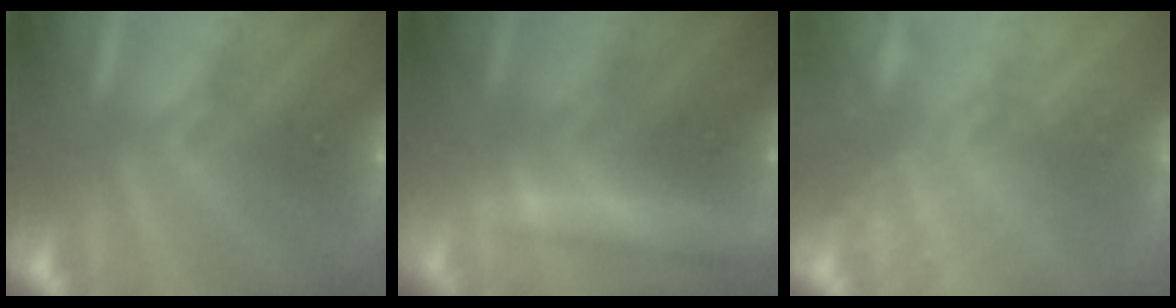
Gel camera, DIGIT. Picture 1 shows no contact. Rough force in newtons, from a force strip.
{"total": 2.4}
{"total": 2.4}